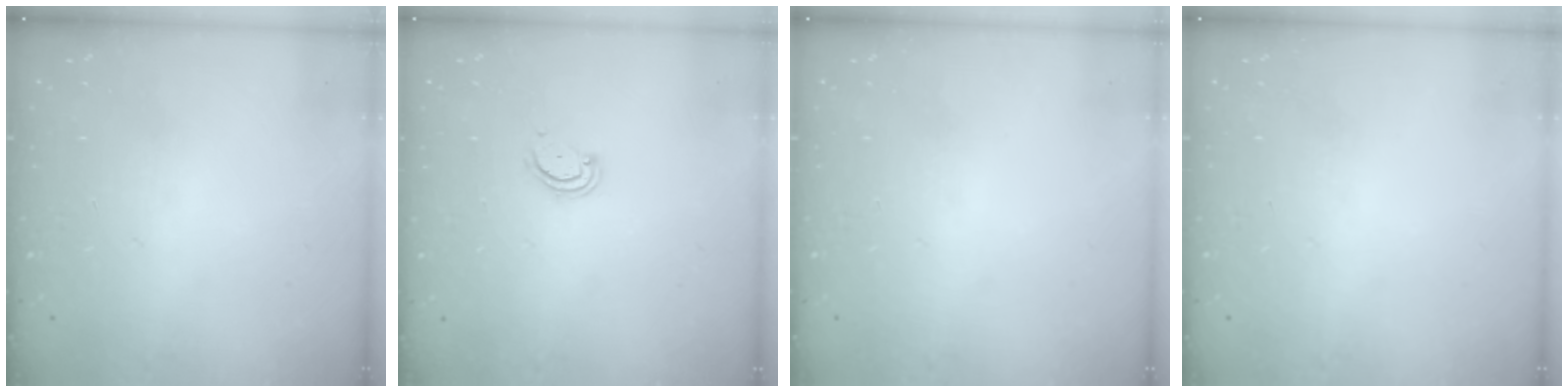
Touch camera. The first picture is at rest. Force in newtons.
{"total": 2.6, "press": 2.6, "slide": 0.3}
{"total": 0.0}
{"total": 0.0}